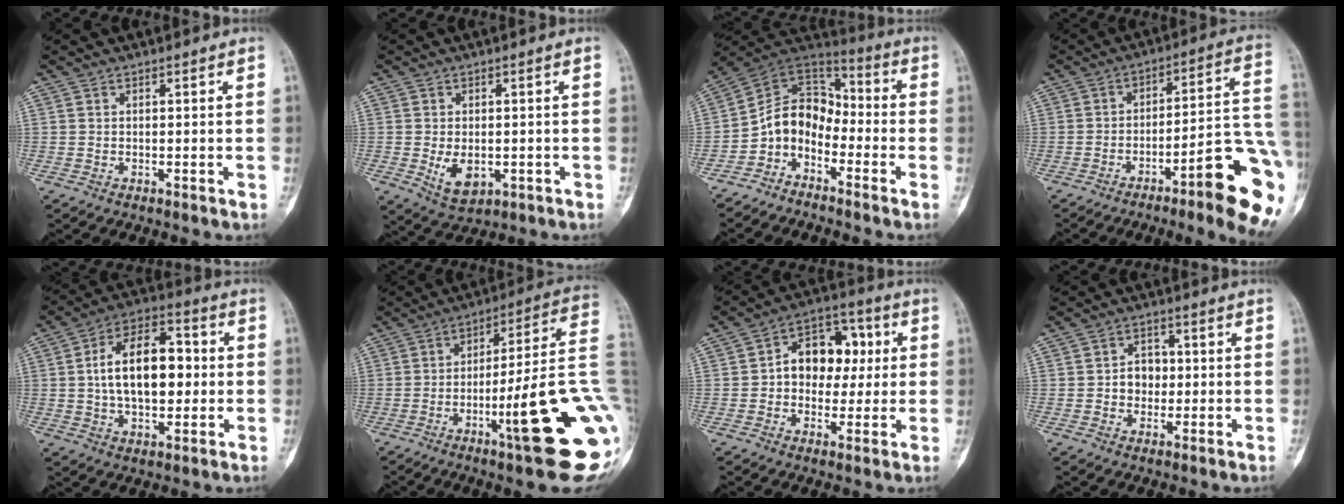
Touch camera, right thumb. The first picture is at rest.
{"total": 5.9, "force": [-1.2, 3.8, 4.3], "torque": [-0.060, -0.007, -0.007]}
{"total": 10.2, "force": [-4.9, 7.4, 5.0], "torque": [-0.063, 0.084, -0.109]}
{"total": 18.9, "force": [-8.4, 3.2, 16.7], "torque": [-0.165, 0.058, -0.116]}
{"total": 16.2, "force": [0.8, 9.3, 13.2], "torque": [-0.196, 0.025, 0.008]}
{"total": 23.0, "force": [-6.6, 3.1, 21.8], "torque": [-0.233, 0.017, -0.093]}
{"total": 12.6, "force": [1.3, 9.3, 8.5], "torque": [-0.081, 0.027, 0.012]}
{"total": 5.0, "force": [-0.2, 4.2, 2.7], "torque": [-0.015, 0.010, -0.007]}